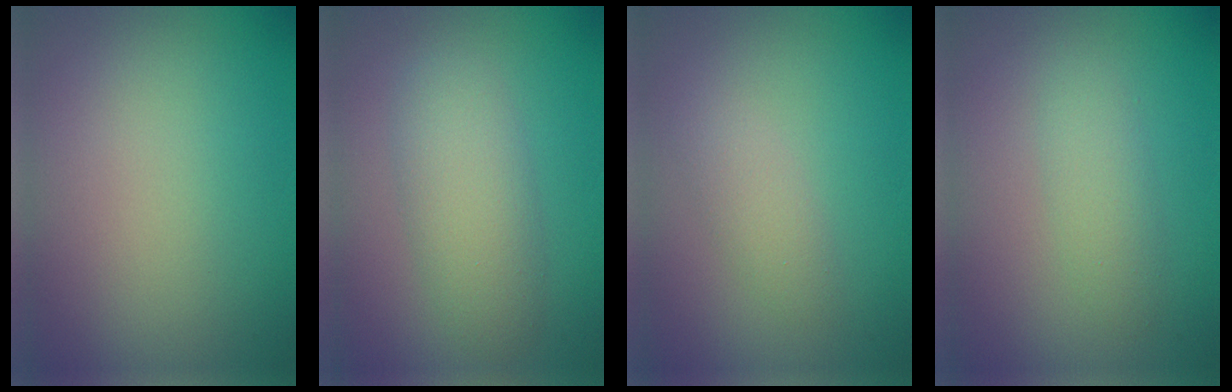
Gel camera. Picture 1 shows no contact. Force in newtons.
{"total": 4.0, "press": 4.0, "slide": 0.0}
{"total": 1.6, "press": 1.6, "slide": 0.1}
{"total": 1.9, "press": 1.9, "slide": 0.1}